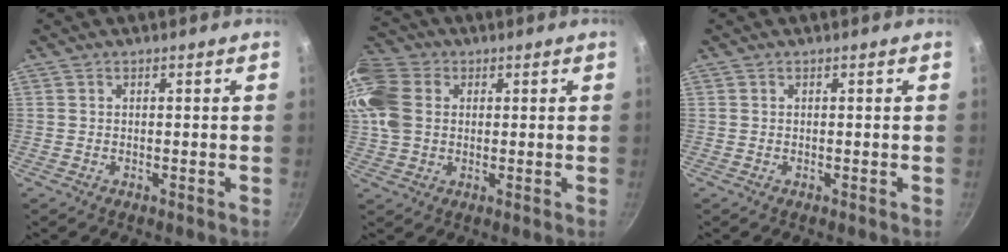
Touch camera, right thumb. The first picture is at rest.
{"total": 15.6, "force": [3.1, 12.1, 9.5], "torque": [-0.213, 0.021, 0.046]}
{"total": 0.0}